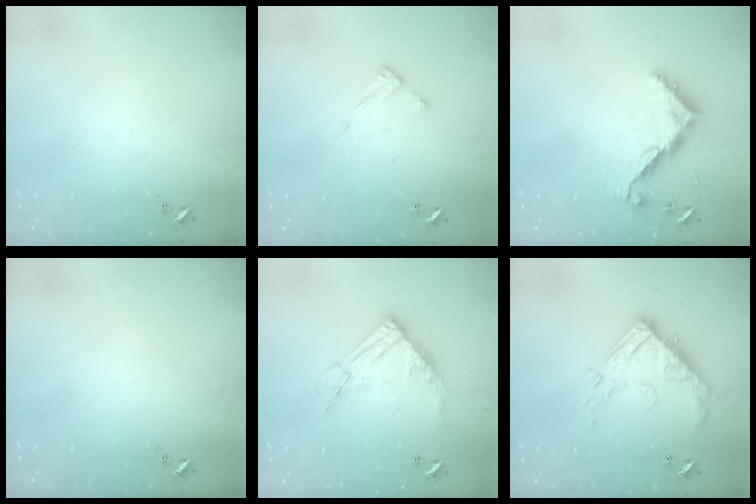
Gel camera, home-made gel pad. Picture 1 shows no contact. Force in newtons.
{"total": 6.7, "press": 6.7, "slide": 0.2}
{"total": 9.3, "press": 9.3, "slide": 0.3}
{"total": 0.0}
{"total": 15.2, "press": 15.1, "slide": 1.7}
{"total": 17.2, "press": 17.2, "slide": 1.2}